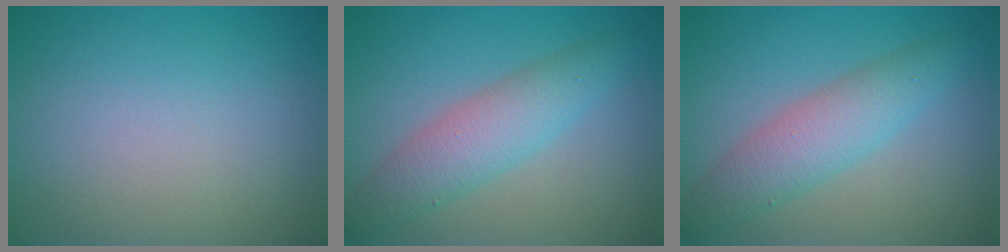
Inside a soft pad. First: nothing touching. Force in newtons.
{"total": 4.3, "press": 4.3, "slide": 0.1}
{"total": 4.3, "press": 4.3, "slide": 0.1}